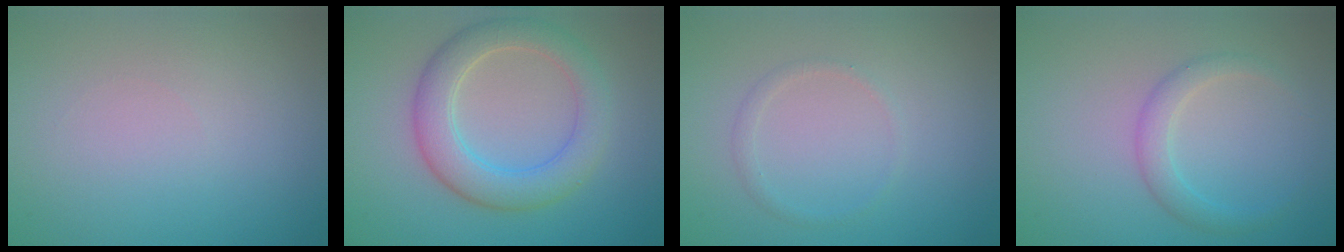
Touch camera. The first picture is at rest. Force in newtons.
{"total": 5.3, "press": 5.3, "slide": 0.3}
{"total": 0.9, "press": 0.9, "slide": 0.1}
{"total": 2.0, "press": 2.0, "slide": 0.1}